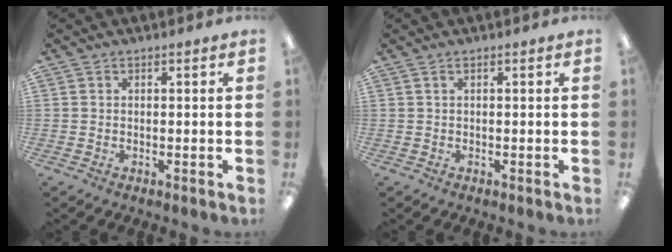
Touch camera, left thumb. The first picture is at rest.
{"total": 0.6, "force": [0.3, 0.1, 0.5], "torque": [-0.011, 0.000, 0.005]}